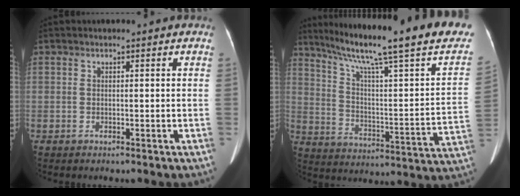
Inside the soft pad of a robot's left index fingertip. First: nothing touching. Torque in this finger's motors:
{"motor_torque": [0.42, -1.72, 0.46, 0.15]}